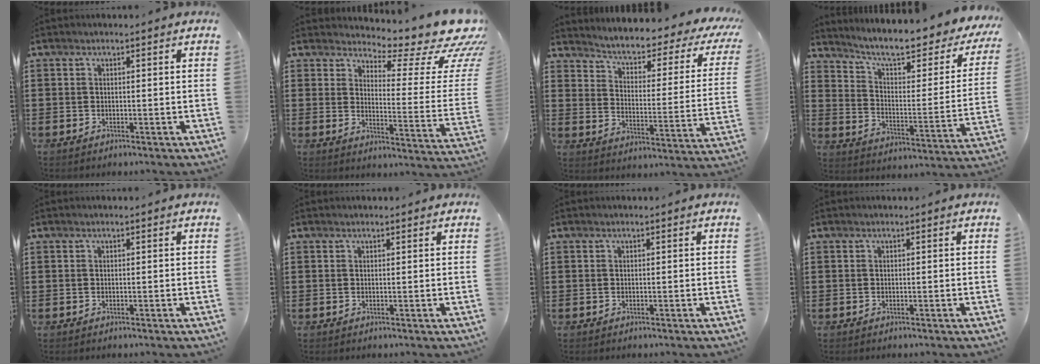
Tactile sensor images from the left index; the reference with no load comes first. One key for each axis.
{"total": 9.5, "fx": 7.2, "fy": 2.4, "fz": 5.7, "tx": -0.085, "ty": -0.062, "tz": 0.121}
{"total": 3.7, "fx": 2.6, "fy": 0.6, "fz": 2.6, "tx": -0.065, "ty": -0.029, "tz": 0.030}
{"total": 7.9, "fx": 6.4, "fy": 1.1, "fz": 4.5, "tx": -0.097, "ty": -0.049, "tz": 0.101}
{"total": 0.0}
{"total": 0.5, "fx": 0.5, "fy": 0.2, "fz": 0.1, "tx": -0.002, "ty": 0.001, "tz": 0.010}
{"total": 0.0}
{"total": 0.0}